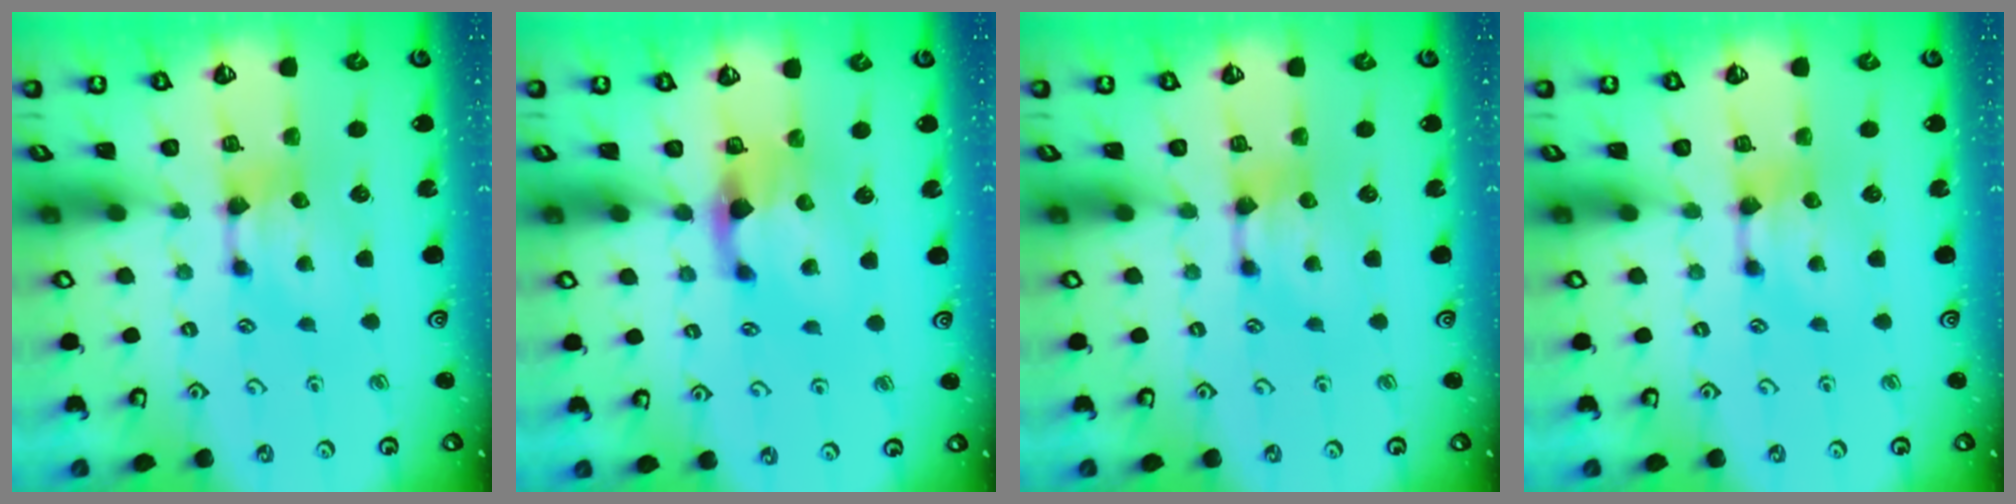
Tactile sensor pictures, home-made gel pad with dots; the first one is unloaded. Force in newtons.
{"total": 2.2, "press": 1.8, "slide": 1.3}
{"total": 0.0}
{"total": 0.0}